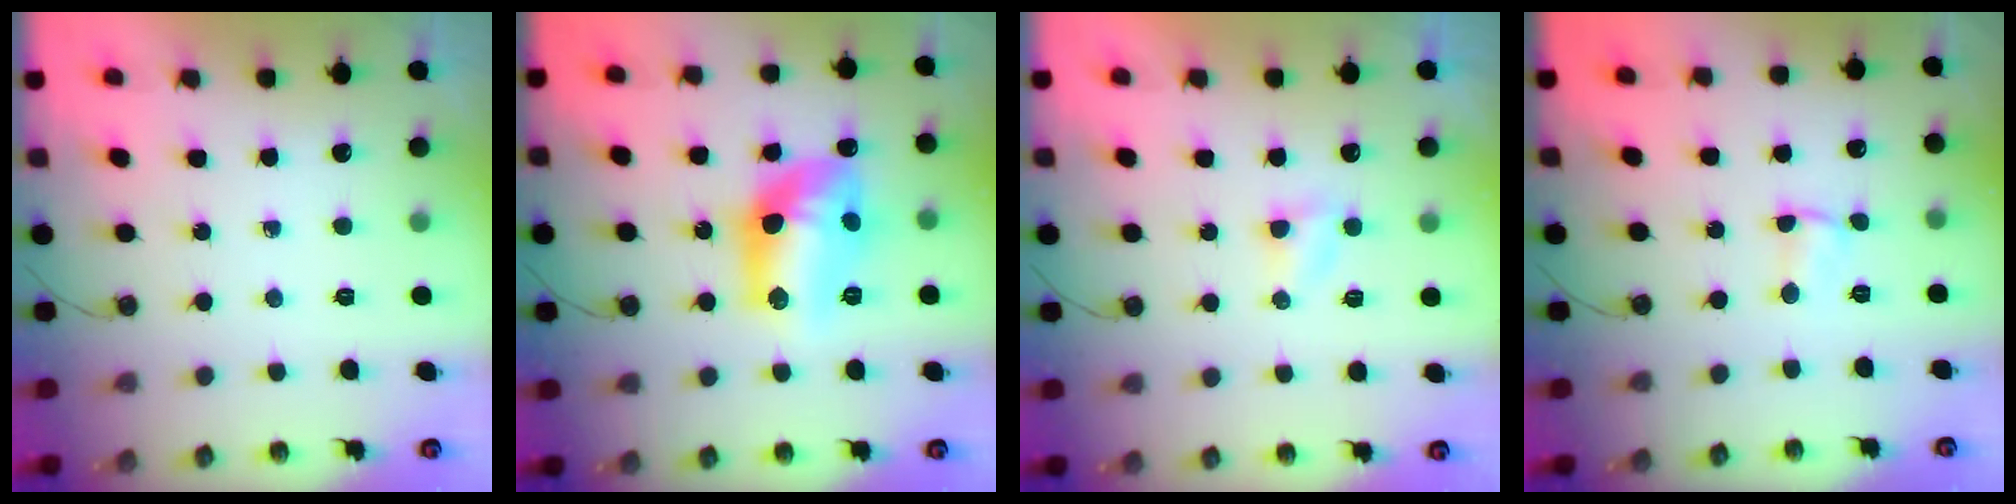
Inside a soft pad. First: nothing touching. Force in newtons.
{"total": 14.1, "press": 14.1, "slide": 0.9}
{"total": 3.0, "press": 3.0, "slide": 0.3}
{"total": 3.7, "press": 1.4, "slide": 3.4}